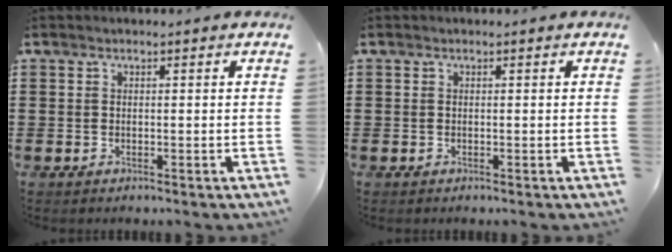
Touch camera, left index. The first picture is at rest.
{"total": 0.0}